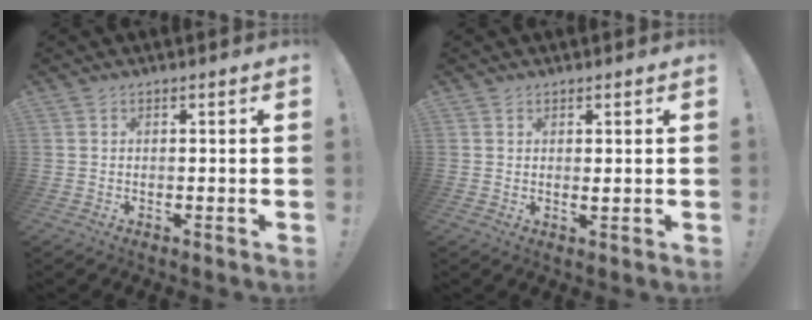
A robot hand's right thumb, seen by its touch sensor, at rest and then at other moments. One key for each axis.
{"total": 1.1, "fx": 0.8, "fy": 0.5, "fz": 0.6, "tx": 0.000, "ty": -0.006, "tz": 0.011}